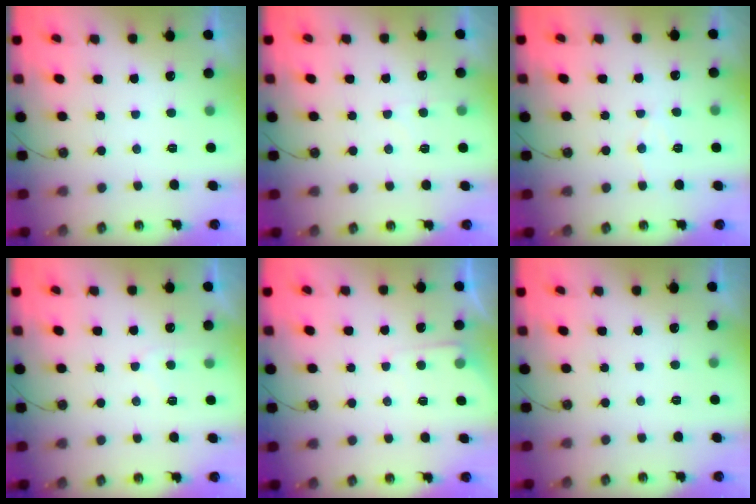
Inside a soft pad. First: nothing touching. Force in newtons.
{"total": 3.9, "press": 3.9, "slide": 0.5}
{"total": 6.2, "press": 6.1, "slide": 0.6}
{"total": 5.1, "press": 5.1, "slide": 0.6}
{"total": 4.1, "press": 4.0, "slide": 0.6}
{"total": 0.0}